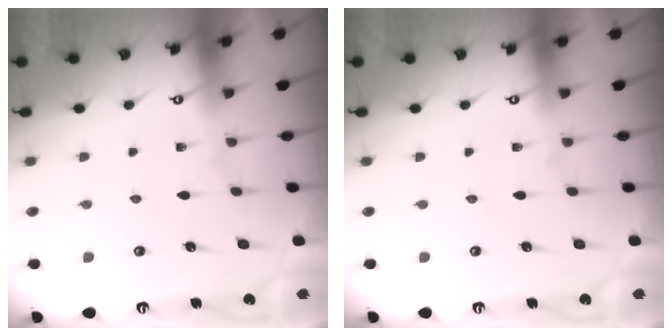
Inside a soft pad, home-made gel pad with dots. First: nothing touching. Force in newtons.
{"total": 0.0}